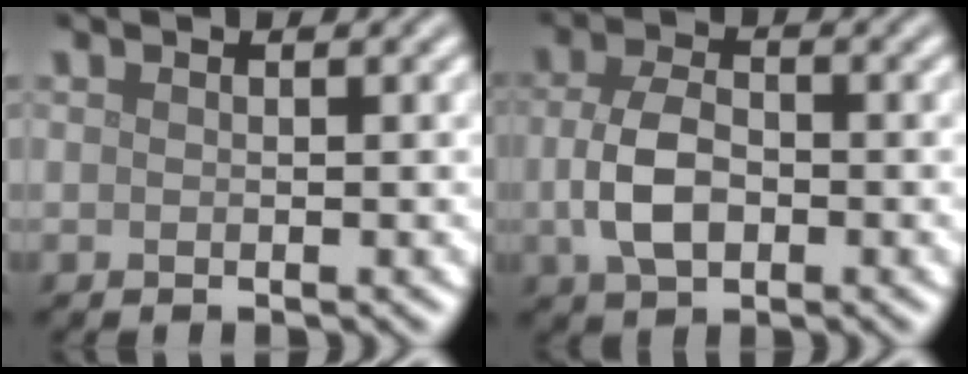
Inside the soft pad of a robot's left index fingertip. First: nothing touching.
{"total": 4.5, "force": [-0.7, 2.8, 3.5], "torque": [-0.077, -0.002, -0.015]}